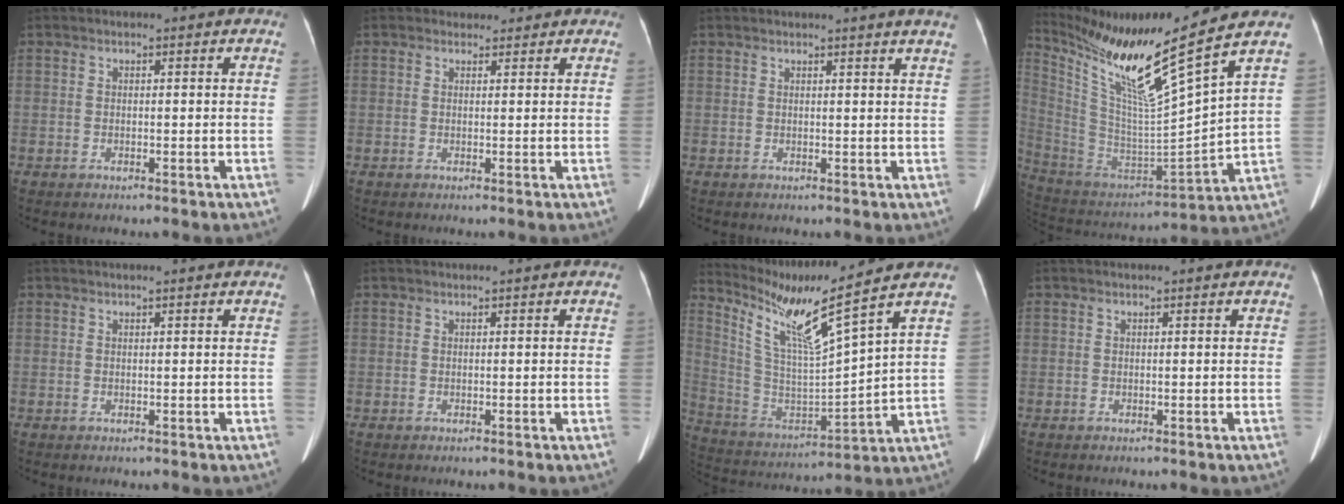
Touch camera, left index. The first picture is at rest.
{"total": 2.2, "force": [1.8, 1.2, -0.2], "torque": [0.009, 0.011, 0.021]}
{"total": 4.3, "force": [3.7, -1.0, 1.9], "torque": [-0.026, -0.003, 0.027]}
{"total": 19.4, "force": [13.7, -2.4, 13.5], "torque": [-0.257, -0.041, 0.243]}
{"total": 1.4, "force": [1.1, -0.2, 0.7], "torque": [-0.015, 0.009, 0.016]}
{"total": 0.7, "force": [0.6, -0.1, 0.3], "torque": [-0.006, 0.010, 0.018]}
{"total": 13.8, "force": [10.4, -2.1, 8.7], "torque": [-0.176, -0.022, 0.203]}
{"total": 0.6, "force": [0.5, -0.1, 0.3], "torque": [-0.010, 0.005, 0.011]}